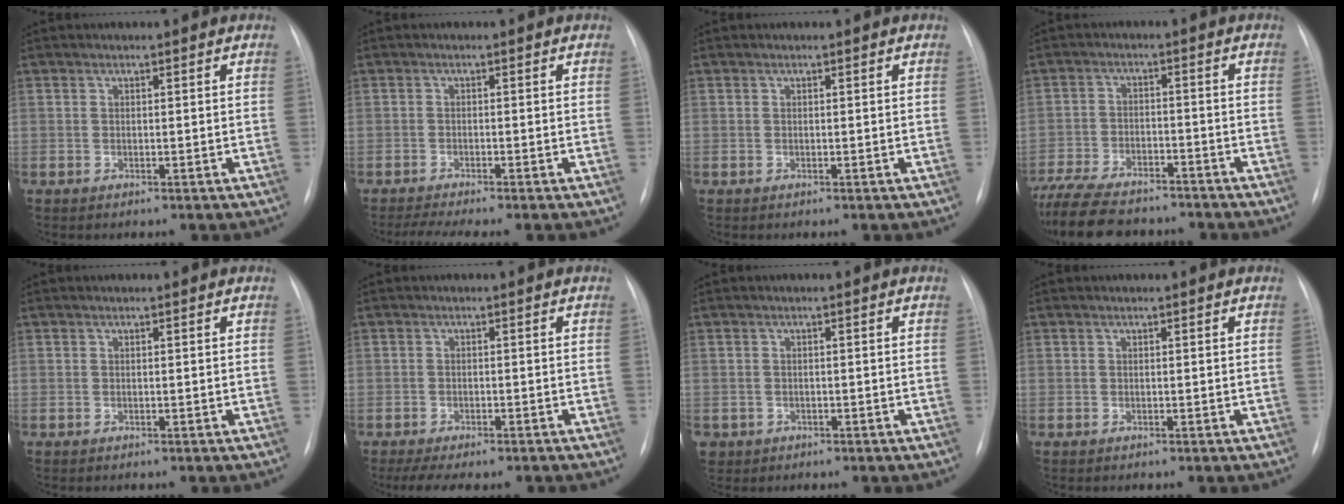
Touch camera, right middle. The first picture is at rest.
{"total": 4.4, "force": [-3.6, -0.4, 2.5], "torque": [-0.042, -0.007, -0.060]}
{"total": 0.0}
{"total": 18.0, "force": [-14.9, 6.1, 8.1], "torque": [-0.211, -0.022, -0.227]}
{"total": 0.0}
{"total": 7.2, "force": [-5.6, 2.6, 3.7], "torque": [-0.052, -0.006, -0.080]}
{"total": 2.2, "force": [-0.9, 2.0, 0.3], "torque": [-0.004, 0.004, -0.009]}
{"total": 0.0}